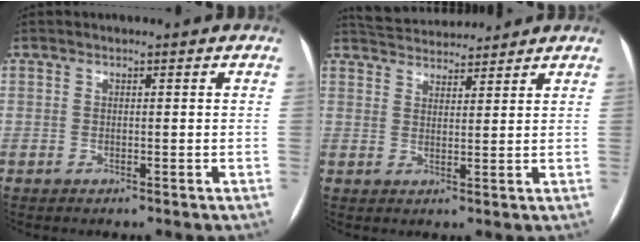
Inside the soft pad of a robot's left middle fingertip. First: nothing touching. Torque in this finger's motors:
{"motor_torque": [-0.03, -0.08, -0.02, 0.00]}